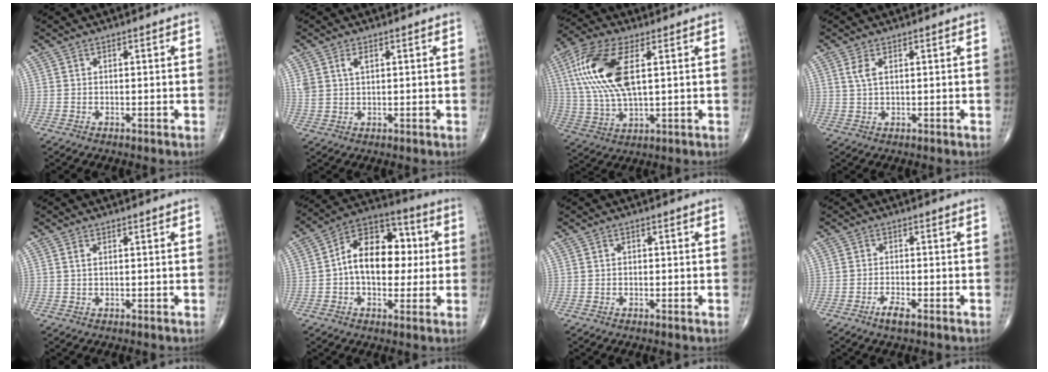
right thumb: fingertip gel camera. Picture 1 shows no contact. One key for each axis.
{"total": 2.9, "fx": 1.3, "fy": 1.6, "fz": 2.1, "tx": -0.043, "ty": 0.001, "tz": 0.030}
{"total": 16.4, "fx": 4.2, "fy": 7.0, "fz": 14.3, "tx": -0.312, "ty": 0.001, "tz": 0.081}
{"total": 2.5, "fx": 1.0, "fy": 1.0, "fz": 2.0, "tx": -0.047, "ty": 0.003, "tz": 0.025}
{"total": 0.8, "fx": 0.3, "fy": 0.4, "fz": 0.7, "tx": -0.017, "ty": 0.006, "tz": 0.008}
{"total": 15.5, "fx": 0.7, "fy": 10.0, "fz": 11.8, "tx": -0.147, "ty": 0.035, "tz": 0.001}
{"total": 0.6, "fx": -0.1, "fy": 0.5, "fz": 0.3, "tx": 0.000, "ty": 0.002, "tz": -0.005}
{"total": 2.5, "fx": -1.7, "fy": 0.6, "fz": 1.8, "tx": -0.038, "ty": 0.007, "tz": -0.033}